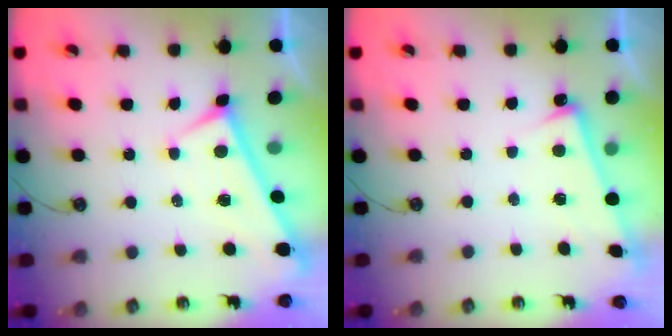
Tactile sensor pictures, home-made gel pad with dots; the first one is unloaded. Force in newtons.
{"total": 6.2, "press": 6.1, "slide": 0.6}